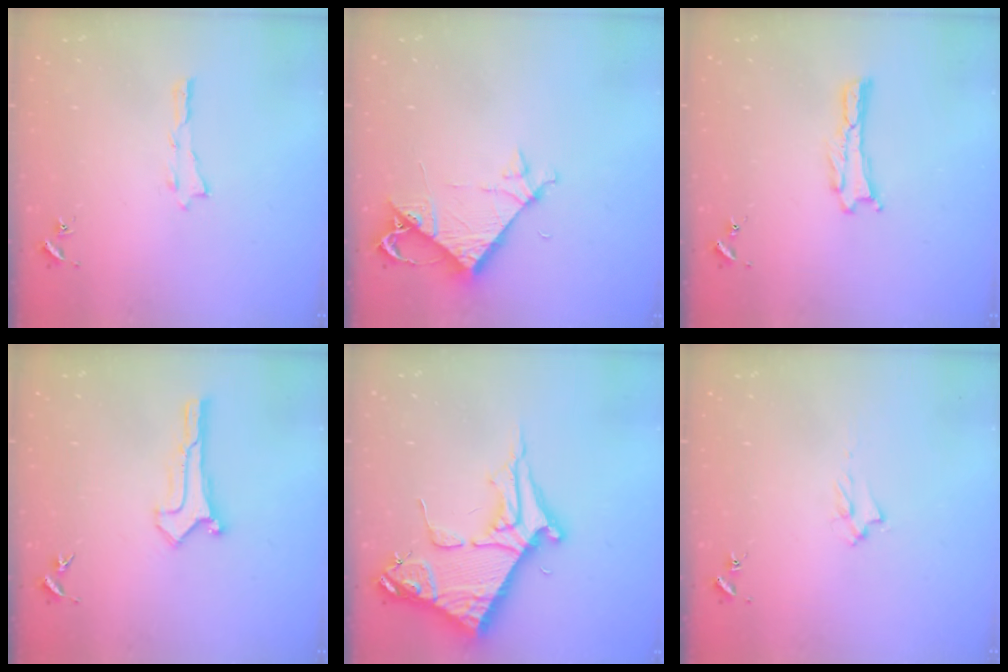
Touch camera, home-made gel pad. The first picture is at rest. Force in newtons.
{"total": 6.0, "press": 6.0, "slide": 0.4}
{"total": 0.0}
{"total": 0.0}
{"total": 11.0, "press": 10.9, "slide": 1.1}
{"total": 1.7, "press": 1.6, "slide": 0.3}